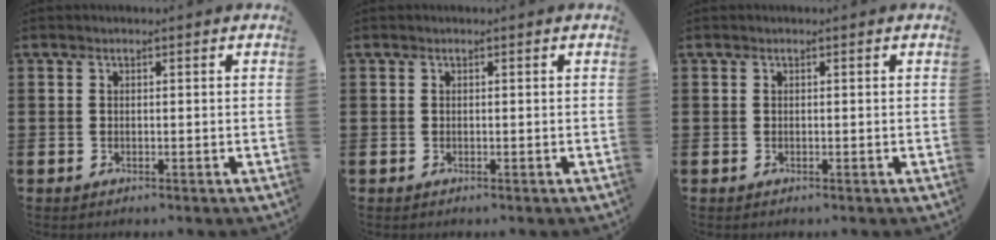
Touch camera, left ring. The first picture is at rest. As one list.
[{"total": 0.0}, {"total": 0.0}]